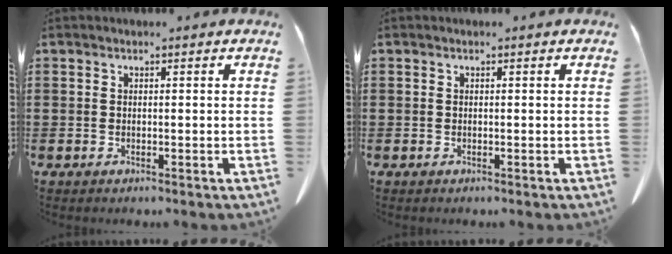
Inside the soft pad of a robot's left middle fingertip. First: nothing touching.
{"total": 0.0}